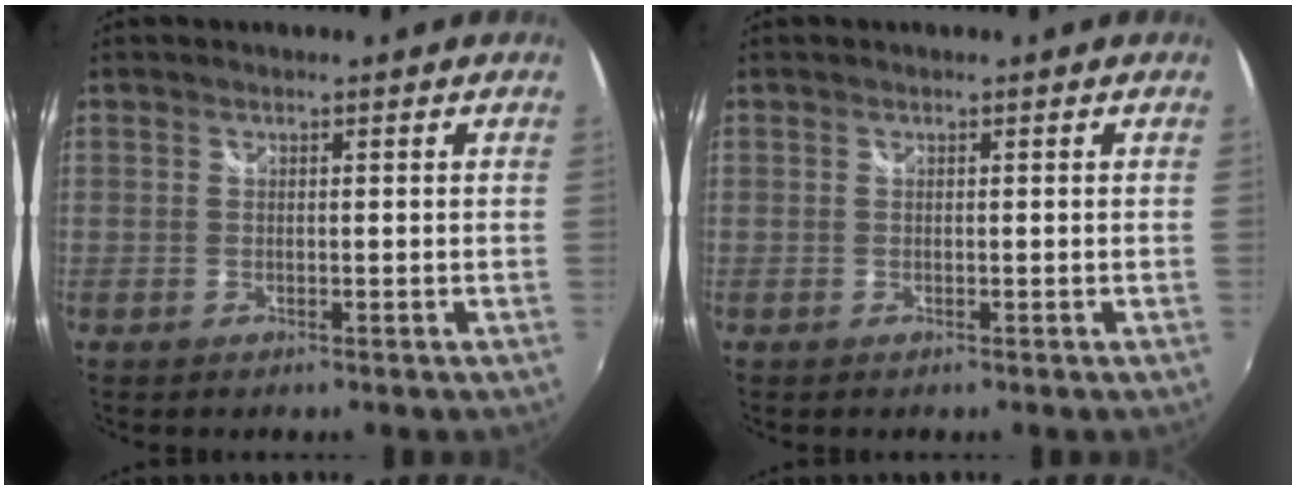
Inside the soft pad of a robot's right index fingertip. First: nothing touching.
{"total": 0.0}